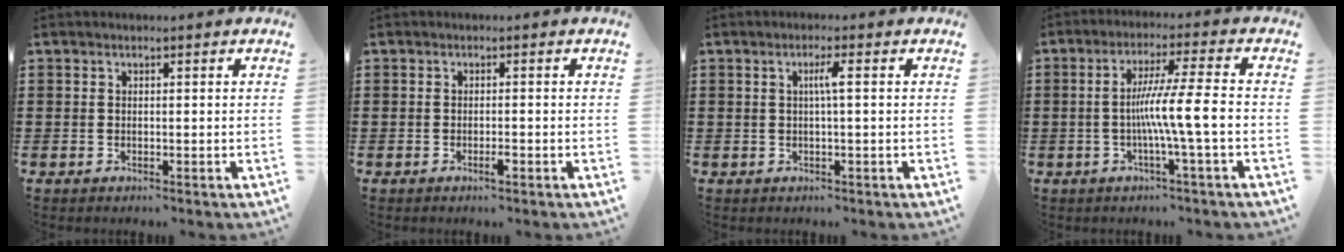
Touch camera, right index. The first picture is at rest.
{"total": 1.4, "force": [-0.8, 0.3, 1.1], "torque": [-0.021, -0.002, -0.013]}
{"total": 2.4, "force": [0.2, -0.1, 2.4], "torque": [-0.046, -0.001, -0.001]}
{"total": 8.2, "force": [-1.6, -0.4, 8.0], "torque": [-0.139, -0.005, -0.033]}